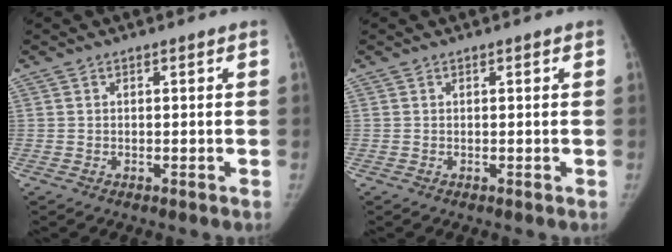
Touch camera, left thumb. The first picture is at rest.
{"total": 0.0}